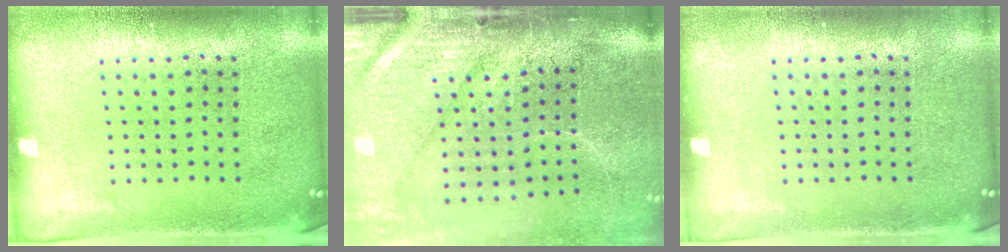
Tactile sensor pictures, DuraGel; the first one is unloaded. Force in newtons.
{"total": 4.2, "press": 3.6, "slide": 2.3}
{"total": 0.0}